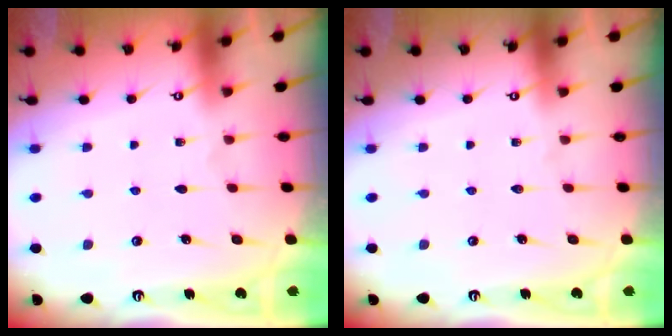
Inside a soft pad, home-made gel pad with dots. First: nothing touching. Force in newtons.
{"total": 0.0}